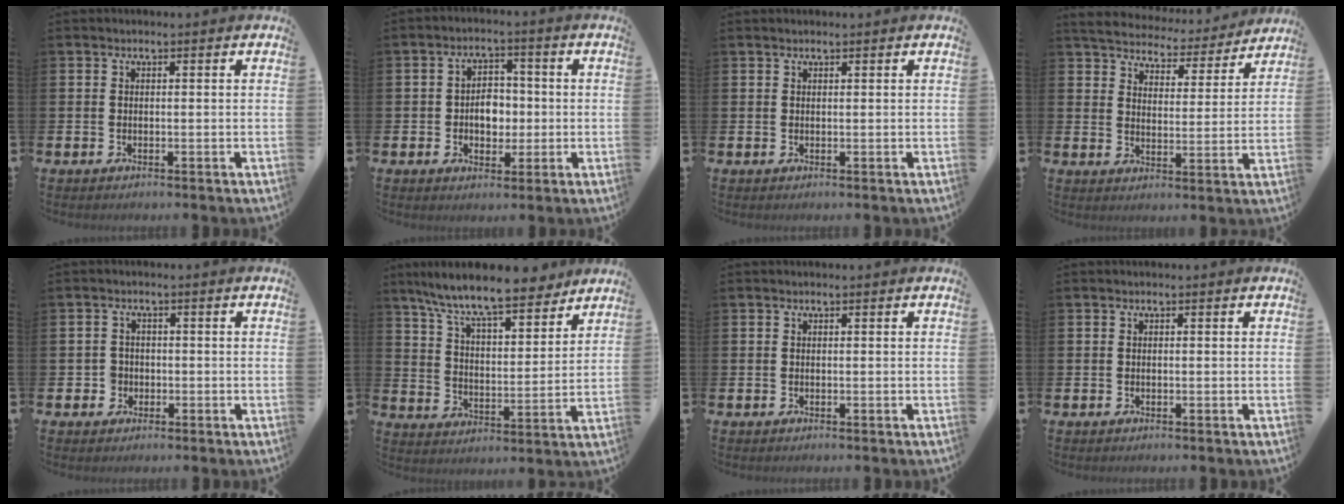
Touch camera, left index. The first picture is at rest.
{"total": 4.0, "force": [-0.4, 3.1, 2.5], "torque": [-0.040, 0.004, -0.015]}
{"total": 0.6, "force": [0.6, 0.1, 0.2], "torque": [-0.003, 0.001, 0.010]}
{"total": 5.4, "force": [5.3, 1.1, 0.6], "torque": [-0.037, -0.044, 0.088]}
{"total": 2.2, "force": [-0.6, 2.1, 0.1], "torque": [-0.012, 0.007, -0.018]}
{"total": 11.0, "force": [9.9, 1.7, 4.5], "torque": [-0.113, -0.058, 0.173]}
{"total": 0.0}
{"total": 0.0}